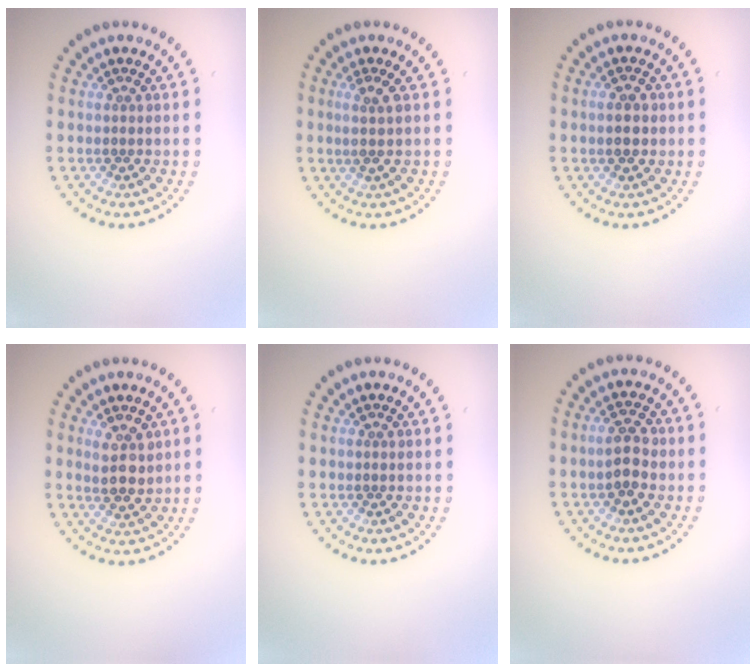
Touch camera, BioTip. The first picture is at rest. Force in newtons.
{"total": 1.6, "press": 1.2, "slide": 1.0}
{"total": 2.5, "press": 2.5, "slide": 0.1}
{"total": 2.7, "press": 2.5, "slide": 1.0}
{"total": 0.0}
{"total": 2.4, "press": 2.3, "slide": 0.4}